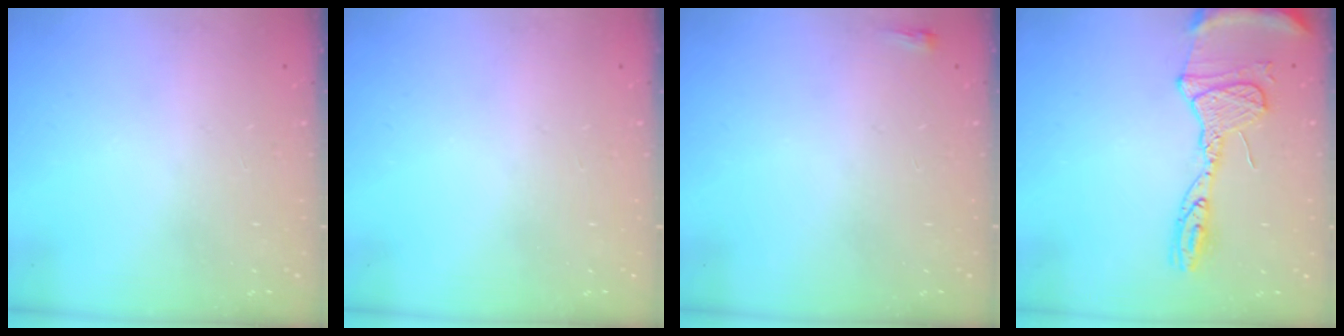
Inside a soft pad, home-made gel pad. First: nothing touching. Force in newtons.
{"total": 0.0}
{"total": 2.0, "press": 2.0, "slide": 0.5}
{"total": 15.9, "press": 15.8, "slide": 1.6}